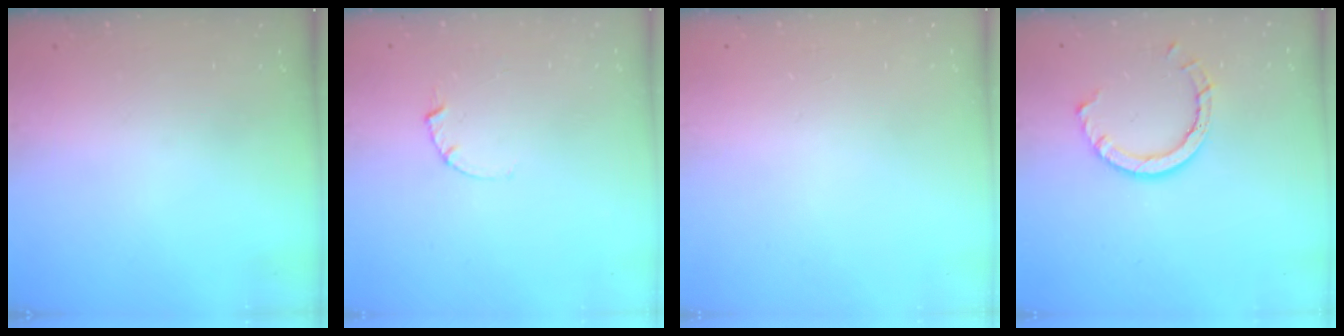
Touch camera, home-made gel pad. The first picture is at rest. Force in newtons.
{"total": 2.5, "press": 2.5, "slide": 0.3}
{"total": 2.6, "press": 2.6, "slide": 0.2}
{"total": 7.9, "press": 7.9, "slide": 0.5}